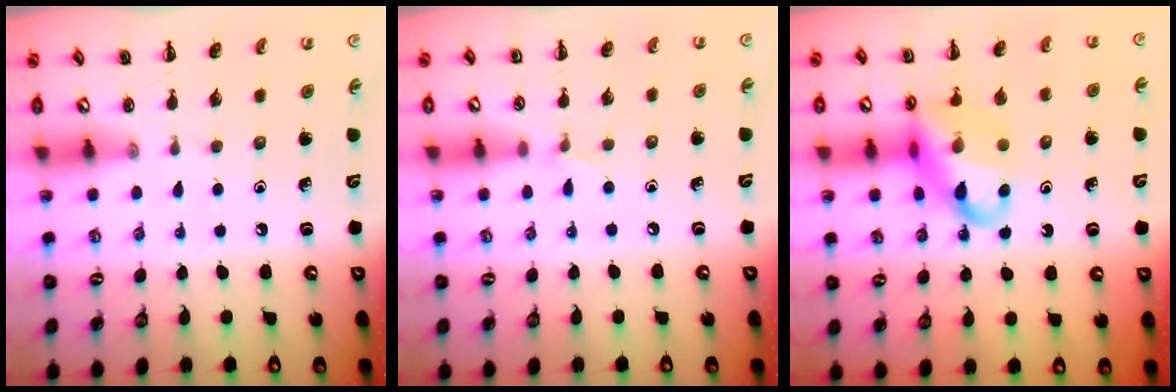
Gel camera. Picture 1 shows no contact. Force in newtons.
{"total": 3.5, "press": 3.4, "slide": 1.1}
{"total": 15.6, "press": 15.3, "slide": 3.1}